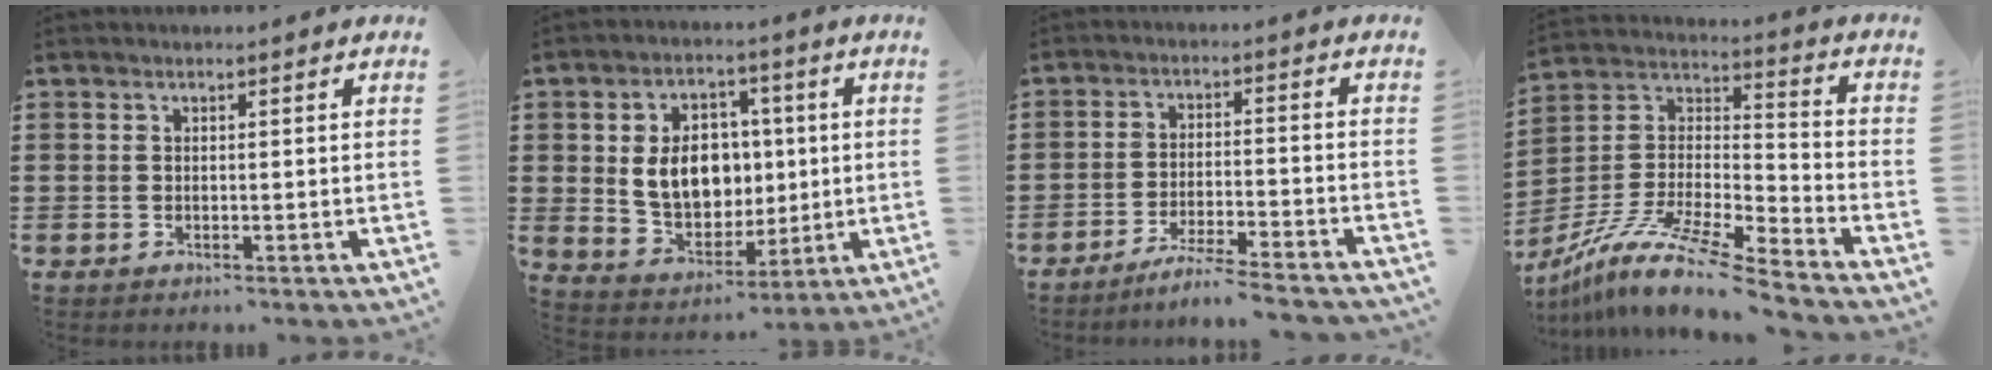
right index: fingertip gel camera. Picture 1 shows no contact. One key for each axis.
{"total": 9.6, "fx": 1.0, "fy": 7.3, "fz": 6.2, "tx": -0.121, "ty": 0.014, "tz": 0.016}
{"total": 5.1, "fx": -4.7, "fy": -0.6, "fz": 1.8, "tx": -0.037, "ty": -0.013, "tz": -0.093}
{"total": 12.1, "fx": -10.0, "fy": 0.8, "fz": 6.8, "tx": -0.147, "ty": 0.007, "tz": -0.200}